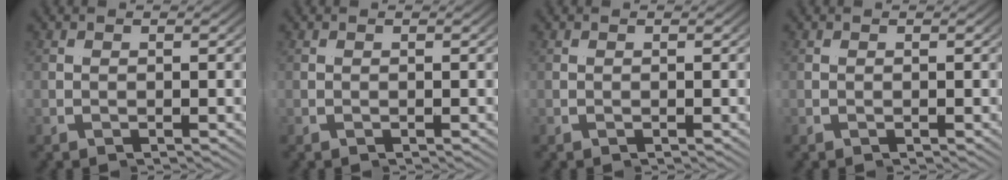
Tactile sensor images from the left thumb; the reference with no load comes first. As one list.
[{"total": 0.0}, {"total": 0.0}, {"total": 0.0}]